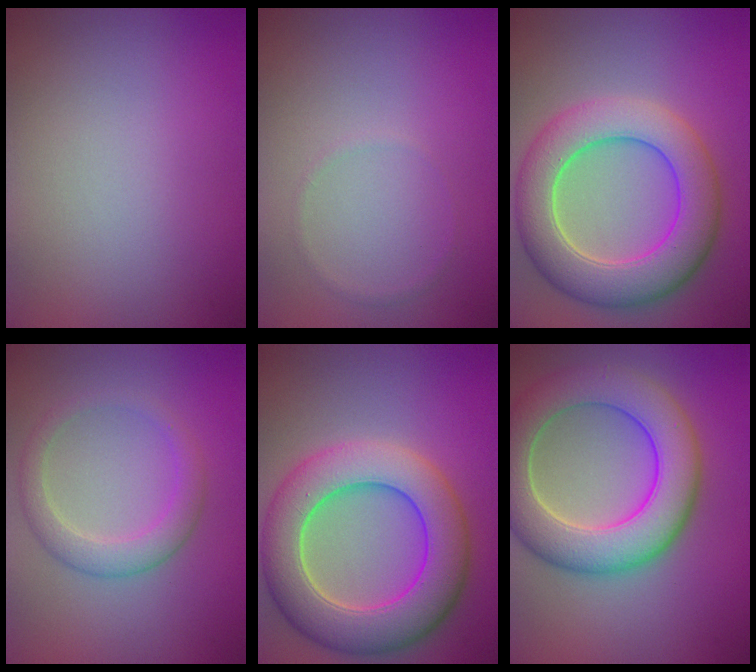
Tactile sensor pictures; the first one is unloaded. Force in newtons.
{"total": 0.5, "press": 0.5, "slide": 0.1}
{"total": 8.2, "press": 8.2, "slide": 0.4}
{"total": 2.8, "press": 2.8, "slide": 0.2}
{"total": 9.2, "press": 9.2, "slide": 0.4}
{"total": 8.9, "press": 8.8, "slide": 0.7}